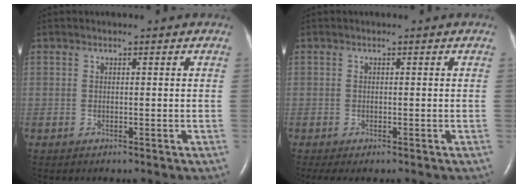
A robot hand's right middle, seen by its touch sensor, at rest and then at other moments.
{"total": 1.9, "force": [-1.3, 0.5, 1.4], "torque": [-0.024, -0.010, -0.016]}